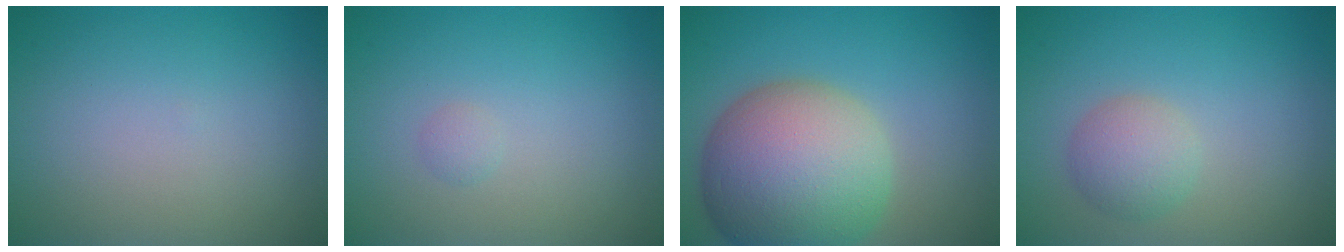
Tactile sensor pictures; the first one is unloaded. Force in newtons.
{"total": 0.6, "press": 0.6, "slide": 0.0}
{"total": 12.5, "press": 12.4, "slide": 0.9}
{"total": 2.7, "press": 2.7, "slide": 0.2}